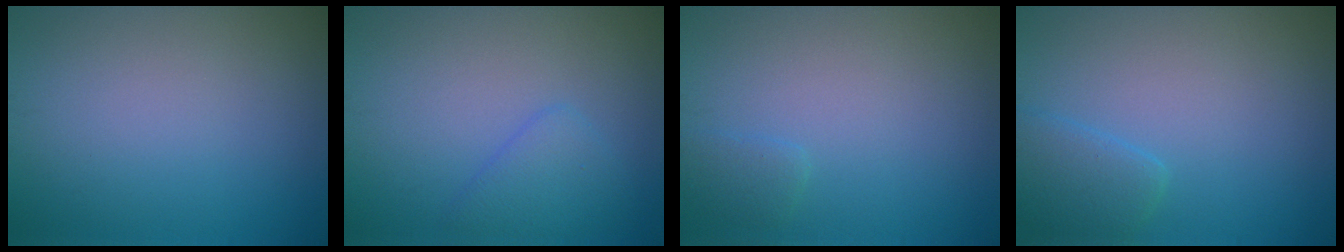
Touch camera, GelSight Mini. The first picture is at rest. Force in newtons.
{"total": 2.3, "press": 2.3, "slide": 0.2}
{"total": 1.0, "press": 1.0, "slide": 0.1}
{"total": 2.3, "press": 2.3, "slide": 0.1}